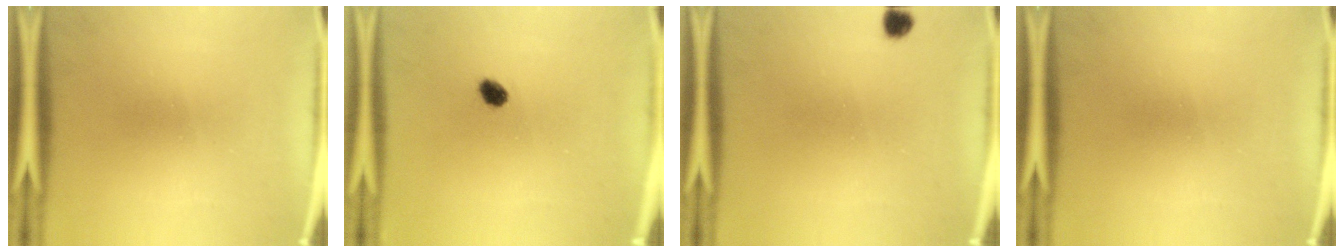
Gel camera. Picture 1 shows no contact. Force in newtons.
{"total": 2.2}
{"total": 1.8}
{"total": 0.0}